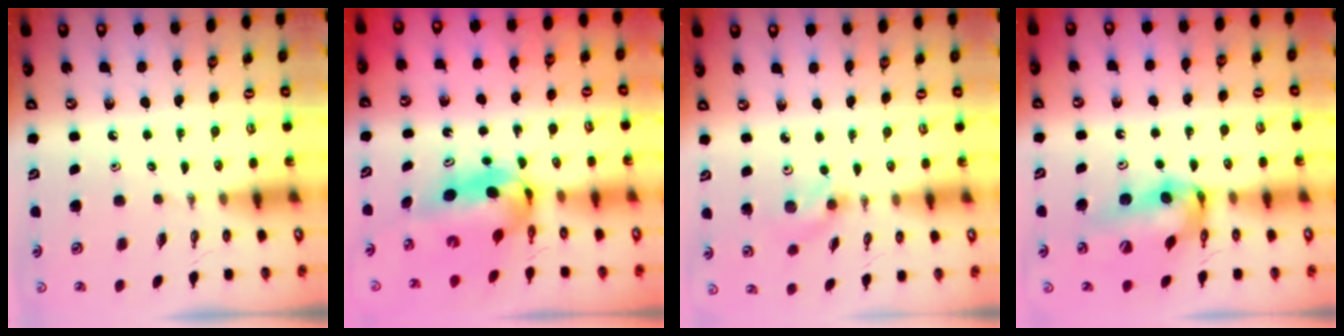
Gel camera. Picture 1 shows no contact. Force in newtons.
{"total": 5.3, "press": 5.3, "slide": 0.7}
{"total": 3.7, "press": 3.4, "slide": 1.4}
{"total": 13.5, "press": 13.0, "slide": 3.6}